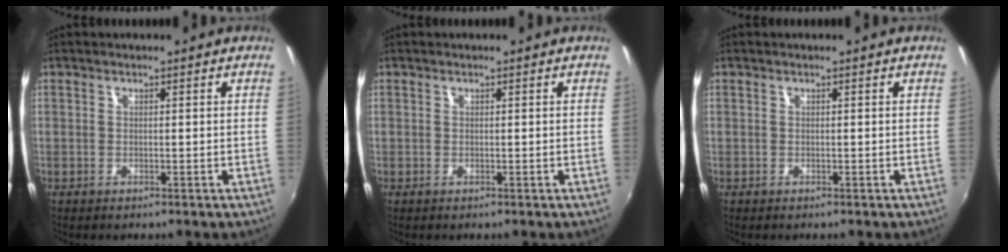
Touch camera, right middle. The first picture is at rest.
{"total": 0.0}
{"total": 0.0}